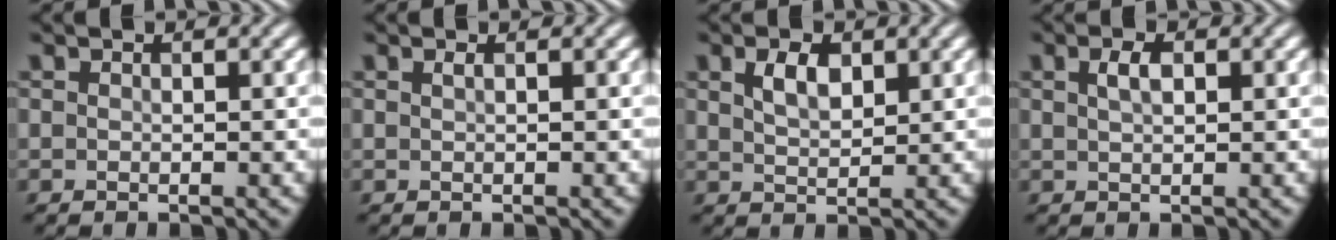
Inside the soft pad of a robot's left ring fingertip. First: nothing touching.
{"total": 0.6, "force": [0.2, 0.2, 0.5], "torque": [-0.007, 0.004, 0.004]}
{"total": 2.6, "force": [1.2, 1.3, 1.9], "torque": [-0.040, 0.002, 0.026]}
{"total": 1.7, "force": [0.6, 0.8, 1.4], "torque": [-0.029, 0.003, 0.012]}